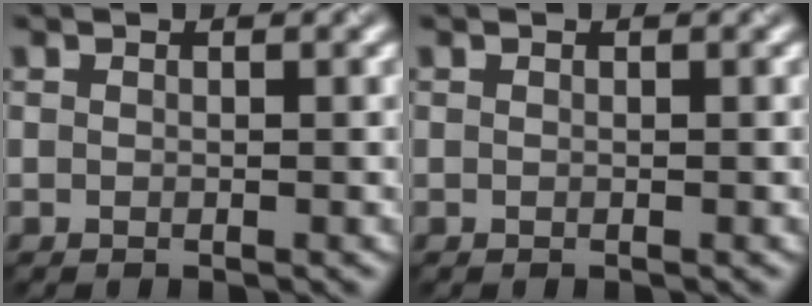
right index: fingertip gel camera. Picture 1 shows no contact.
{"total": 0.0}